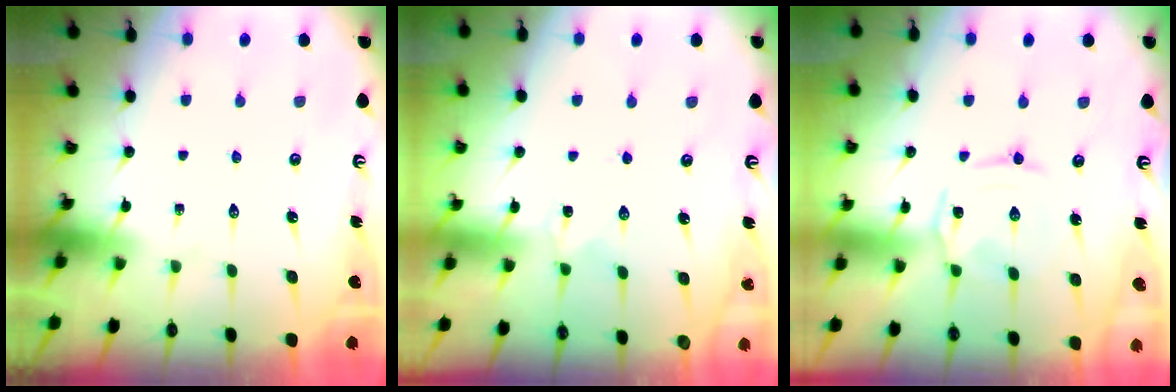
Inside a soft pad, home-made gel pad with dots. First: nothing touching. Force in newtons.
{"total": 1.0, "press": 1.0, "slide": 0.2}
{"total": 1.5, "press": 1.5, "slide": 0.3}